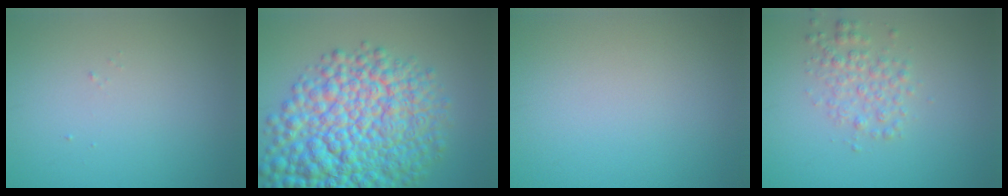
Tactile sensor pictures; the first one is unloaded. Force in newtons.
{"total": 14.0, "press": 14.0, "slide": 0.4}
{"total": 0.0}
{"total": 2.5, "press": 2.5, "slide": 0.0}